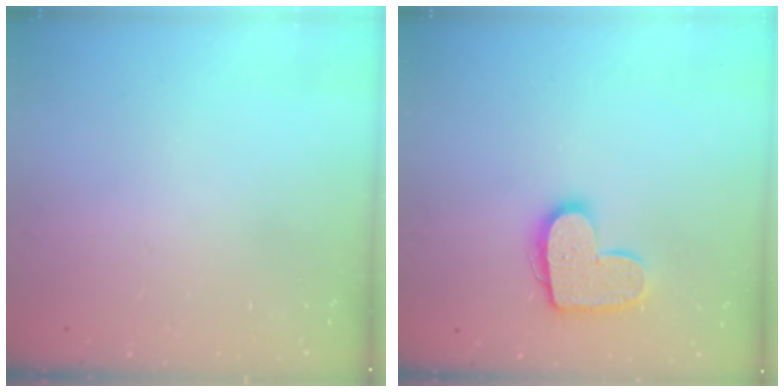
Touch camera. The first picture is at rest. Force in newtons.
{"total": 13.2, "press": 13.2, "slide": 0.7}